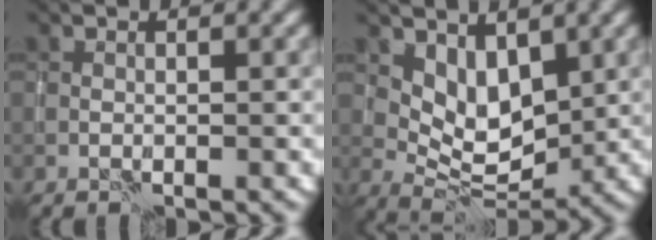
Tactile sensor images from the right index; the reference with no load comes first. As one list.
[{"total": 4.3, "force": [2.3, 2.2, 2.8], "torque": [-0.049, -0.012, 0.040]}]